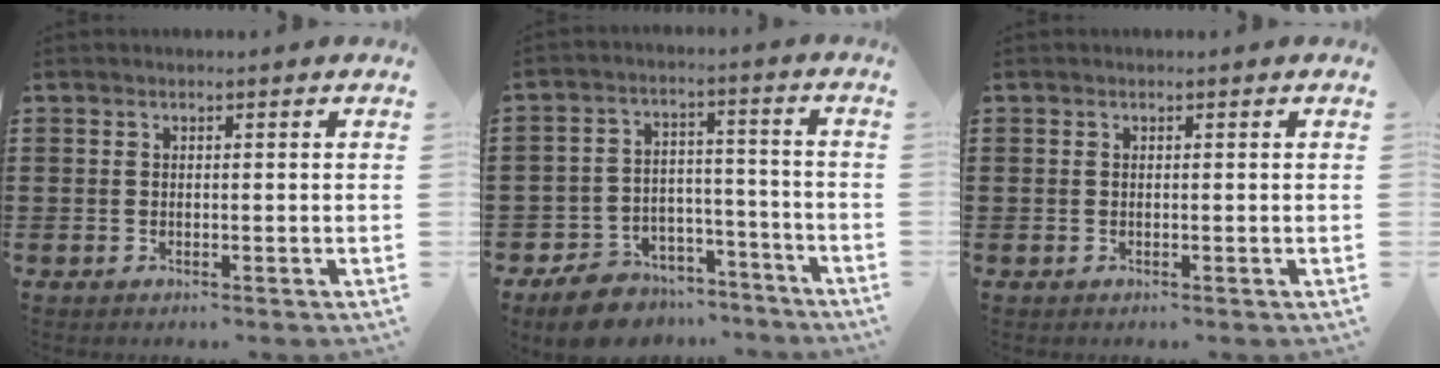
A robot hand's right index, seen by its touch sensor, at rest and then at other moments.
{"total": 8.2, "force": [-7.4, 3.0, 1.7], "torque": [-0.032, 0.033, -0.141]}
{"total": 0.0}